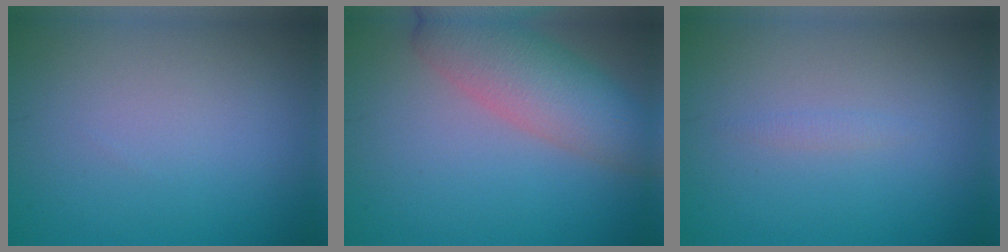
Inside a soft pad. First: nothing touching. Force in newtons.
{"total": 6.3, "press": 6.3, "slide": 0.6}
{"total": 0.6, "press": 0.6, "slide": 0.0}